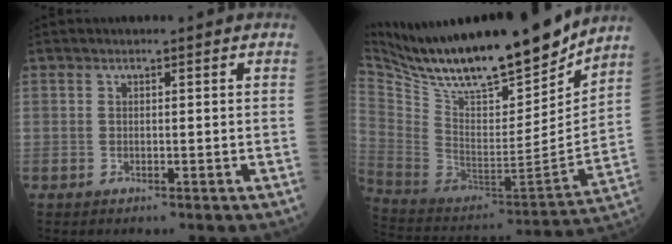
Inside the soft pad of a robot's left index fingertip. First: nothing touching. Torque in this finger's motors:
{"motor_torque": [-0.33, -1.50, 0.27, 0.09]}